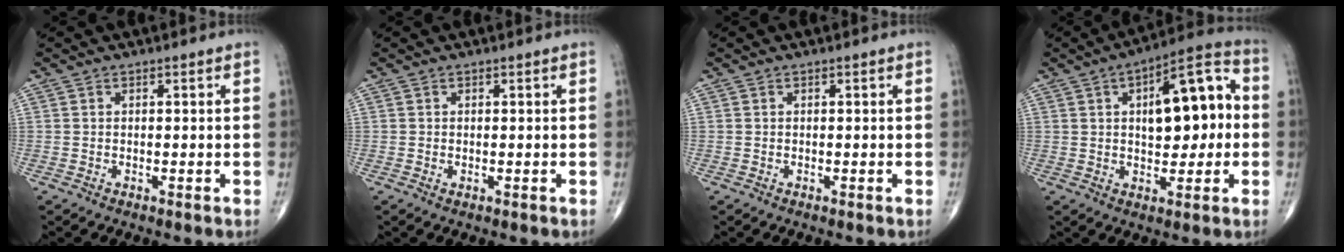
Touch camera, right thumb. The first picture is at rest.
{"total": 0.0}
{"total": 0.0}
{"total": 15.2, "force": [1.9, 7.1, 13.3], "torque": [-0.161, 0.029, 0.024]}